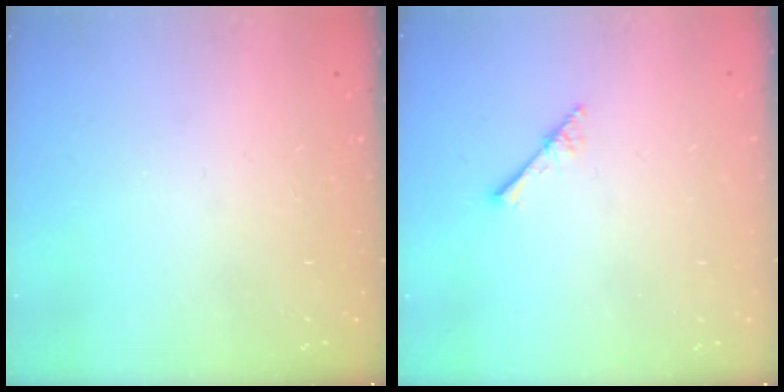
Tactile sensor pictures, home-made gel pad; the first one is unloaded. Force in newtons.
{"total": 2.3, "press": 2.3, "slide": 0.2}